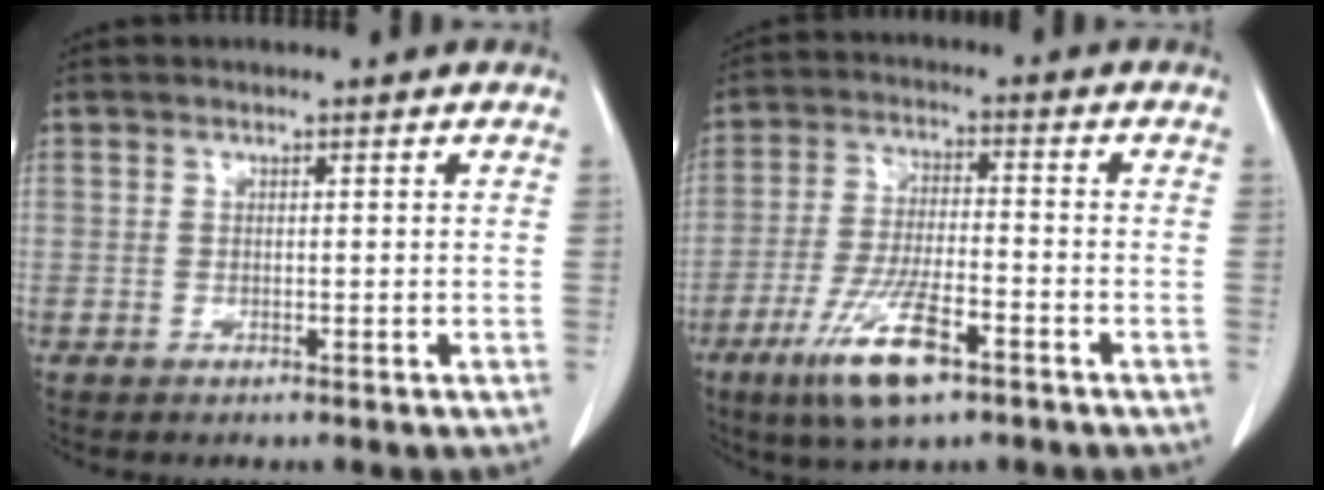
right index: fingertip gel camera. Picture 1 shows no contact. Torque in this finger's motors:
{"motor_torque": [1.41, -0.73, 0.35, 0.17]}